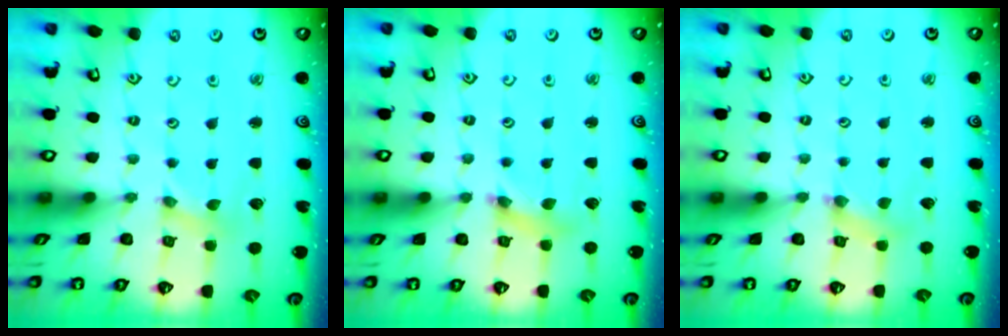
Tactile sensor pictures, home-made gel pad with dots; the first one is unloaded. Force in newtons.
{"total": 4.9, "press": 4.9, "slide": 0.5}
{"total": 1.6, "press": 1.6, "slide": 0.4}